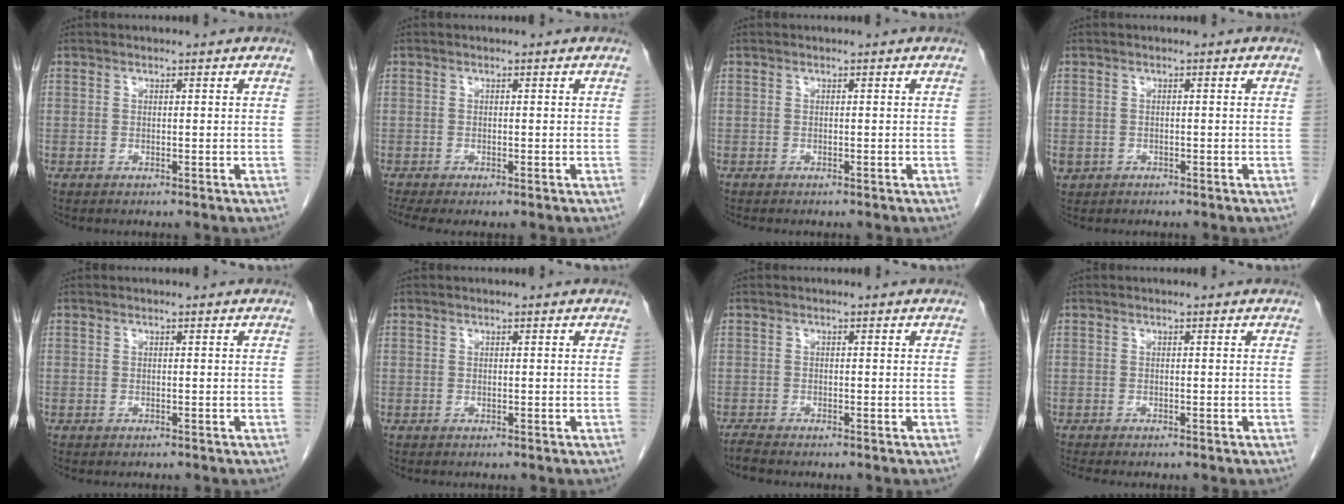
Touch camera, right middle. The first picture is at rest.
{"total": 2.7, "force": [-2.0, 0.5, 1.8], "torque": [-0.034, -0.011, -0.035]}
{"total": 1.0, "force": [-0.9, 0.2, 0.5], "torque": [-0.011, -0.003, -0.011]}
{"total": 1.9, "force": [-1.0, 1.5, 0.5], "torque": [-0.013, 0.001, -0.013]}
{"total": 0.0}
{"total": 0.0}
{"total": 1.3, "force": [-1.3, -0.1, 0.3], "torque": [-0.017, -0.007, -0.028]}
{"total": 2.5, "force": [-2.2, 0.2, 1.1], "torque": [-0.018, -0.006, -0.031]}